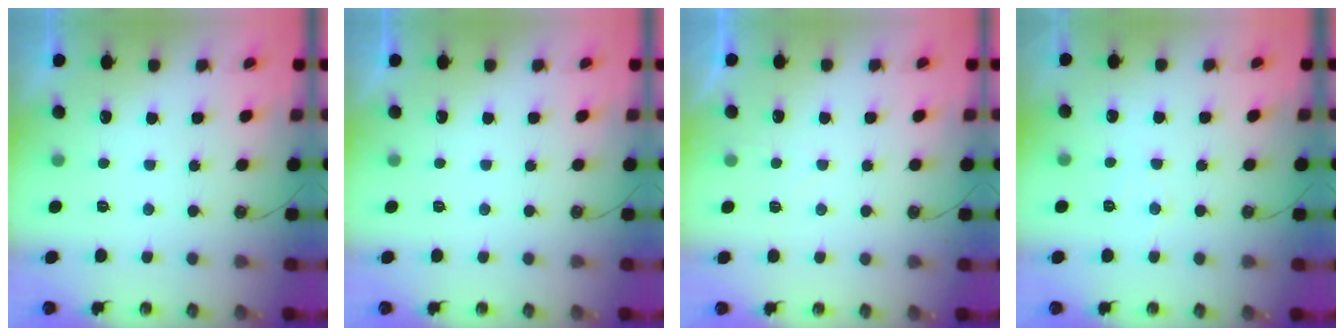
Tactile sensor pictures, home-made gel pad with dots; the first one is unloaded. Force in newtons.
{"total": 0.0}
{"total": 2.0, "press": 2.0, "slide": 0.3}
{"total": 4.9, "press": 4.8, "slide": 0.7}